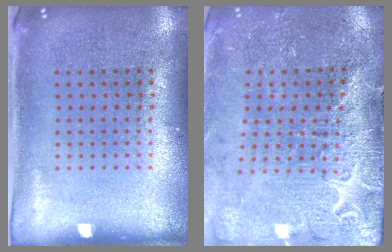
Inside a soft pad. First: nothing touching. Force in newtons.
{"total": 3.2, "press": 3.2, "slide": 0.4}